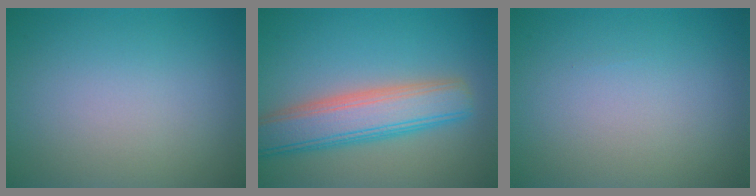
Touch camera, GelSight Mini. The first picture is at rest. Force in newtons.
{"total": 6.4, "press": 6.4, "slide": 0.4}
{"total": 0.0}